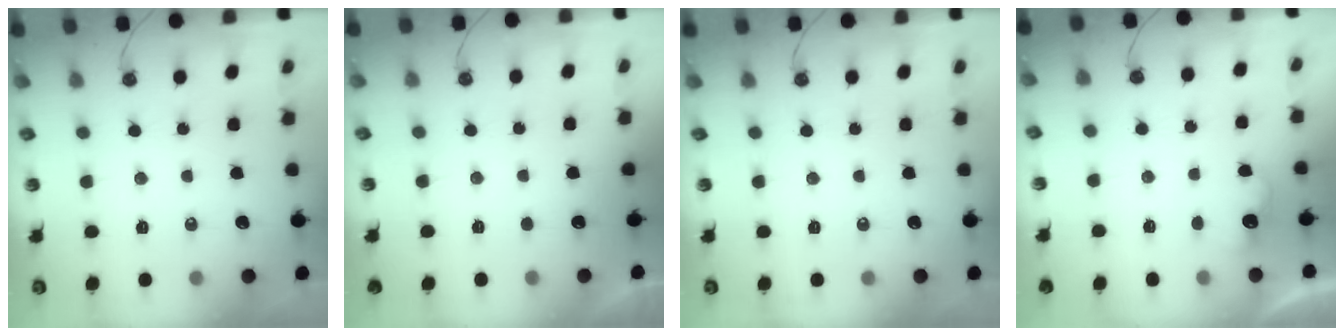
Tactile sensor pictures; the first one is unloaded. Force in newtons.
{"total": 0.0}
{"total": 0.0}
{"total": 2.7, "press": 2.6, "slide": 0.9}